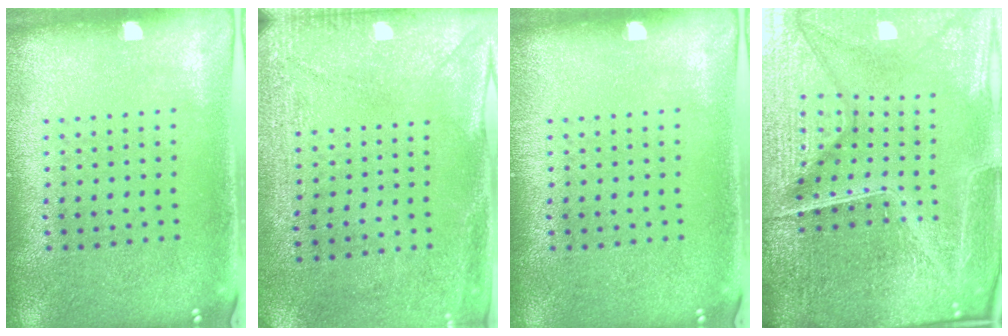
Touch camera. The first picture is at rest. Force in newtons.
{"total": 3.0, "press": 2.3, "slide": 1.9}
{"total": 0.0}
{"total": 7.0, "press": 6.2, "slide": 3.4}